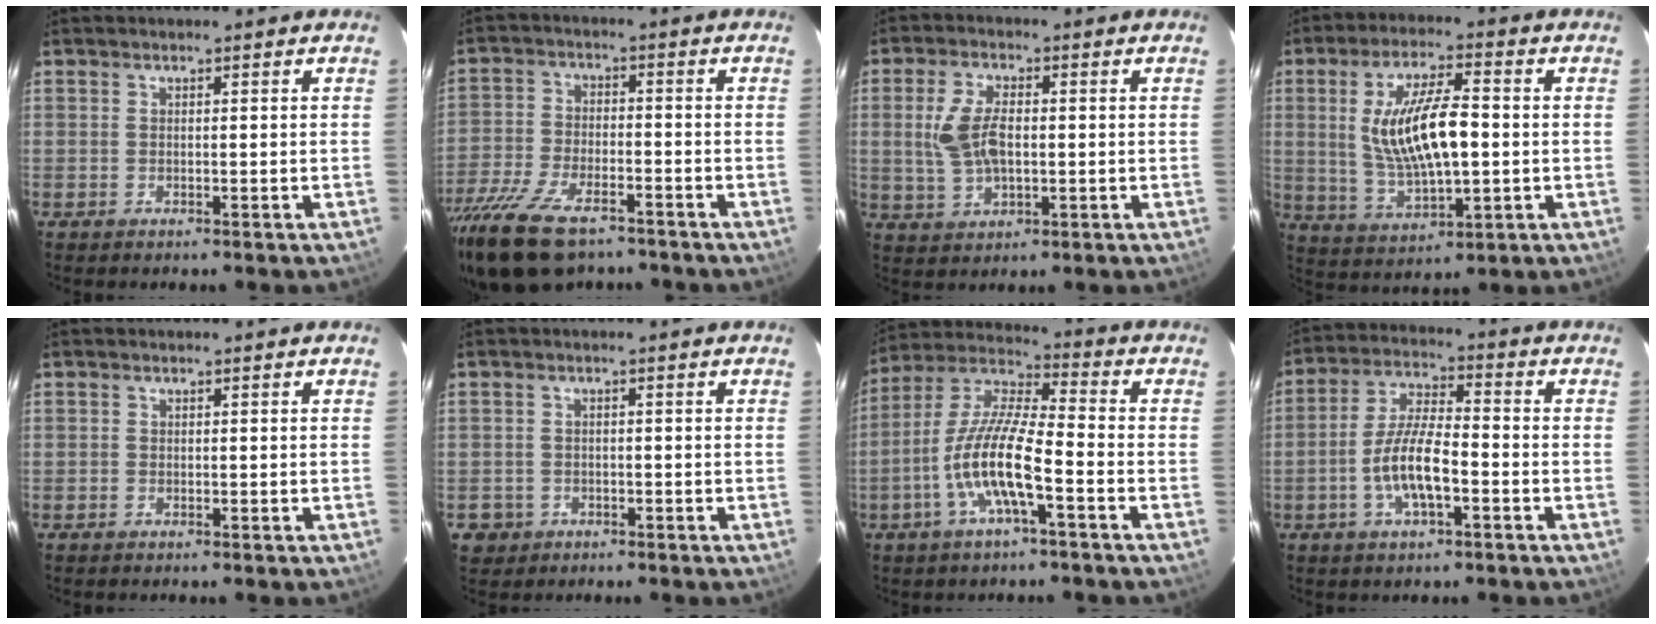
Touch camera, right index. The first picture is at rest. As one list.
[{"total": 16.3, "force": [-11.8, 6.7, 9.0], "torque": [-0.207, -0.037, -0.216]}, {"total": 8.5, "force": [0.3, 4.6, 7.1], "torque": [-0.148, 0.003, 0.013]}, {"total": 14.0, "force": [0.5, 5.0, 13.0], "torque": [-0.248, -0.002, 0.023]}, {"total": 0.0}, {"total": 4.0, "force": [-1.3, 3.7, 0.6], "torque": [-0.024, 0.010, -0.013]}, {"total": 12.2, "force": [-4.8, 2.2, 11.1], "torque": [-0.228, 0.002, -0.096]}, {"total": 9.2, "force": [-3.3, 2.8, 8.1], "torque": [-0.167, 0.005, -0.060]}]